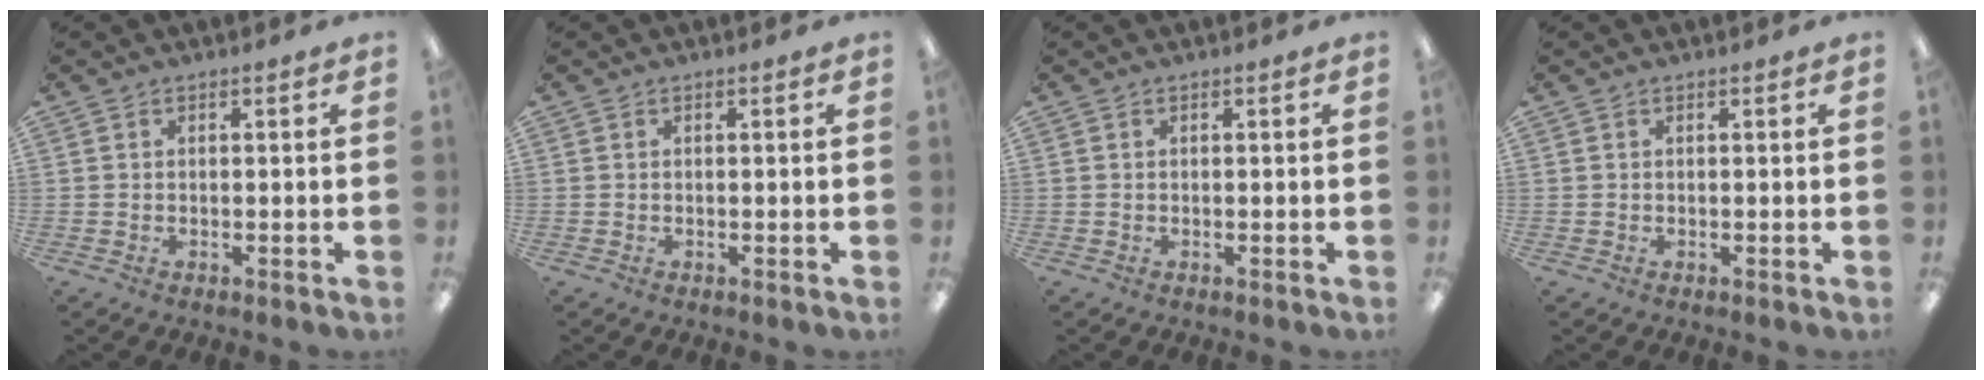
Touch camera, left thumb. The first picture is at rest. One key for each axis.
{"total": 0.0}
{"total": 0.0}
{"total": 0.0}